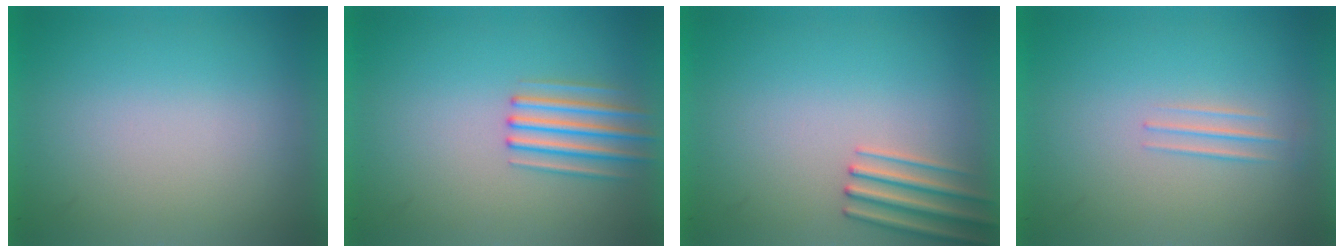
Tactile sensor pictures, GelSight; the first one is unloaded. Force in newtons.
{"total": 2.7}
{"total": 2.5}
{"total": 1.4}